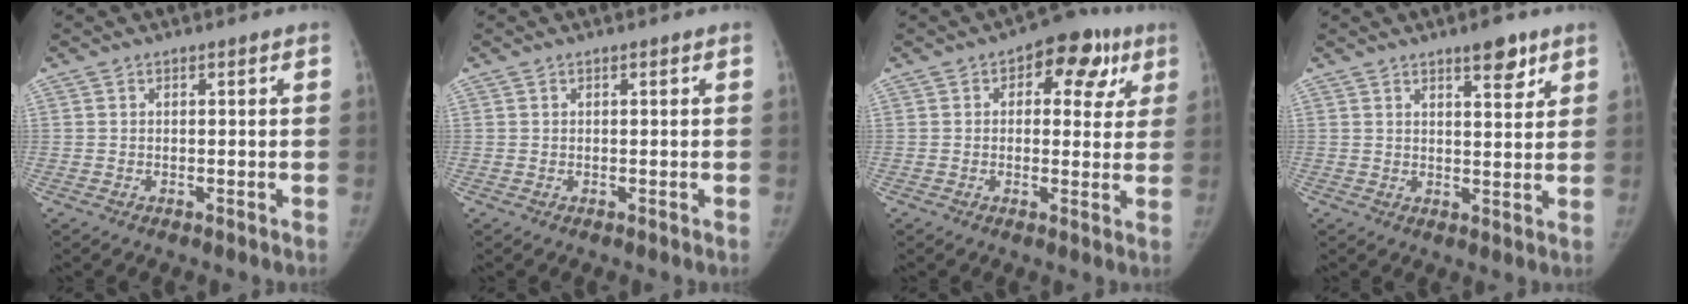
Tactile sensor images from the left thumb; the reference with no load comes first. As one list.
[{"total": 0.0}, {"total": 10.7, "force": [4.2, 6.5, 7.4], "torque": [-0.041, 0.009, 0.045]}, {"total": 5.7, "force": [3.8, 1.9, 3.9], "torque": [-0.039, -0.023, 0.053]}]